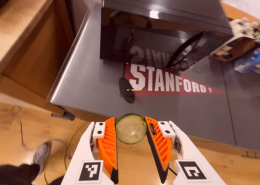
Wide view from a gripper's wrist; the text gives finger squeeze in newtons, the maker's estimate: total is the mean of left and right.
{"total": 7.9, "left": 7.9, "right": 7.9}